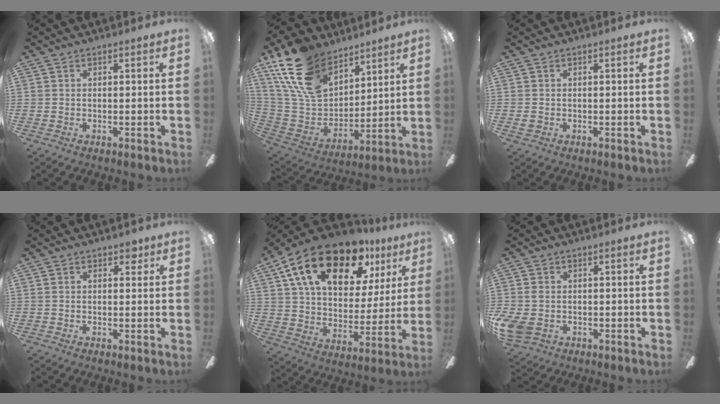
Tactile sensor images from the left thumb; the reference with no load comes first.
{"total": 20.8, "force": [13.2, 11.9, 10.8], "torque": [-0.249, -0.061, 0.246]}
{"total": 0.8, "force": [-0.3, 0.6, 0.4], "torque": [-0.008, 0.003, -0.006]}
{"total": 2.0, "force": [1.2, 1.1, 1.0], "torque": [-0.004, -0.002, 0.017]}
{"total": 23.4, "force": [13.4, 12.1, 14.8], "torque": [-0.245, -0.059, 0.232]}
{"total": 4.7, "force": [-1.5, 3.4, 2.9], "torque": [-0.076, 0.004, -0.030]}